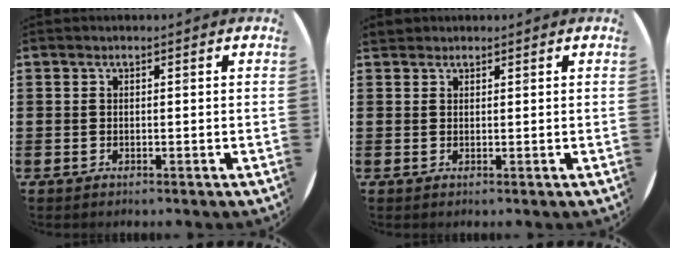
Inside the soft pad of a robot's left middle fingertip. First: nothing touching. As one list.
[{"total": 1.0, "force": [0.9, 0.3, 0.0], "torque": [-0.002, 0.003, 0.019]}]